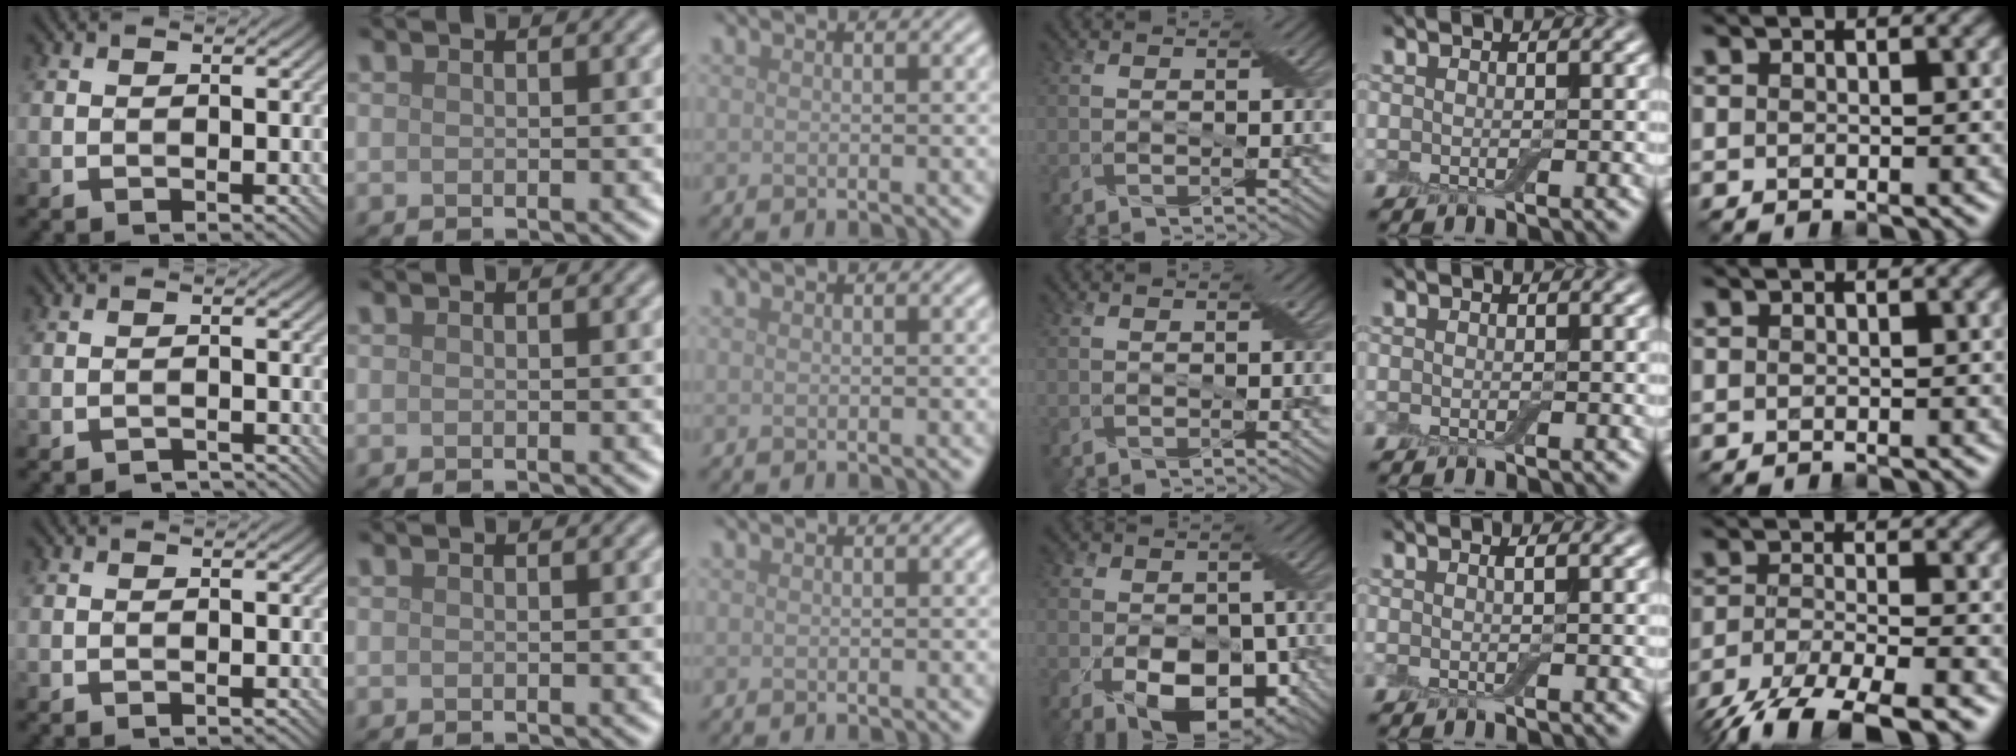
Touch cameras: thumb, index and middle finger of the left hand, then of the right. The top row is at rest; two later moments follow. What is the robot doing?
{"motion": "peel", "object": "adhesive wrap"}